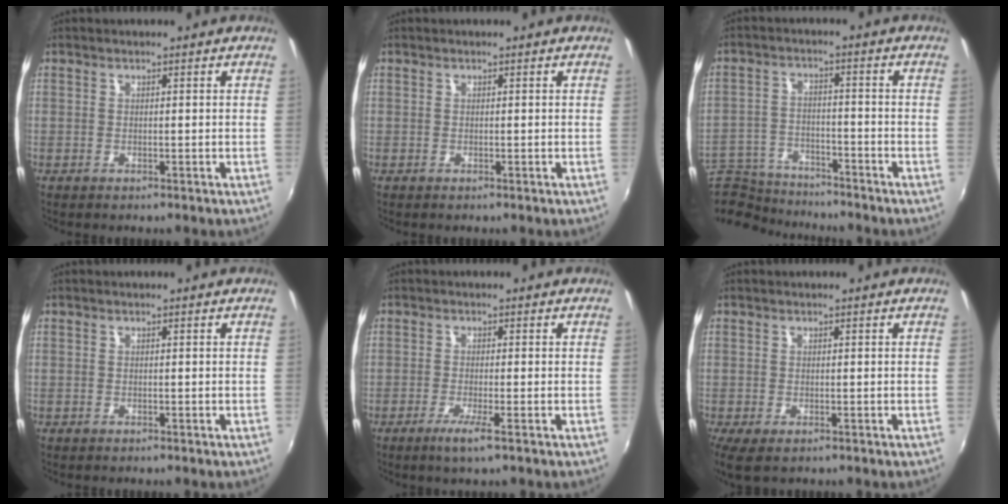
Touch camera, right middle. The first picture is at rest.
{"total": 0.0}
{"total": 16.6, "force": [-14.4, 5.5, 6.0], "torque": [-0.162, -0.013, -0.247]}
{"total": 0.0}
{"total": 3.6, "force": [-2.1, -0.3, 3.0], "torque": [-0.068, -0.012, -0.043]}
{"total": 3.7, "force": [-1.7, 1.3, 3.0], "torque": [-0.058, -0.018, -0.024]}